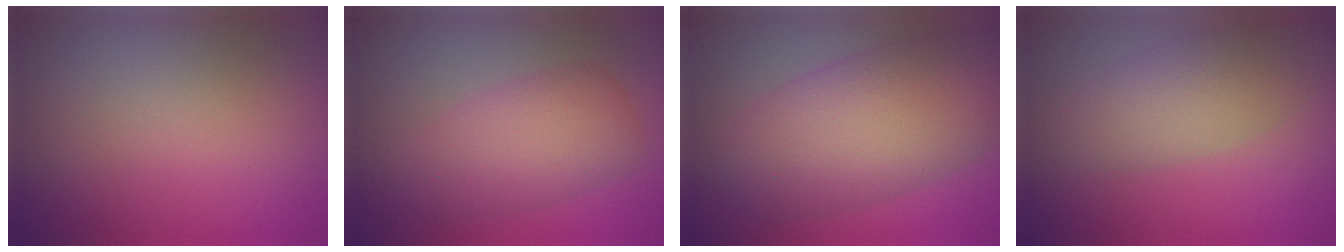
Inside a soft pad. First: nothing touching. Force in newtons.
{"total": 5.0, "press": 5.0, "slide": 0.3}
{"total": 9.7, "press": 9.7, "slide": 0.4}
{"total": 4.4, "press": 4.4, "slide": 0.1}